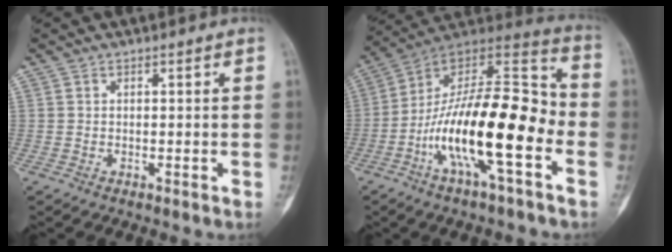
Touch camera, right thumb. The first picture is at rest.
{"total": 23.7, "force": [-6.4, 7.7, 21.4], "torque": [-0.367, 0.060, -0.110]}